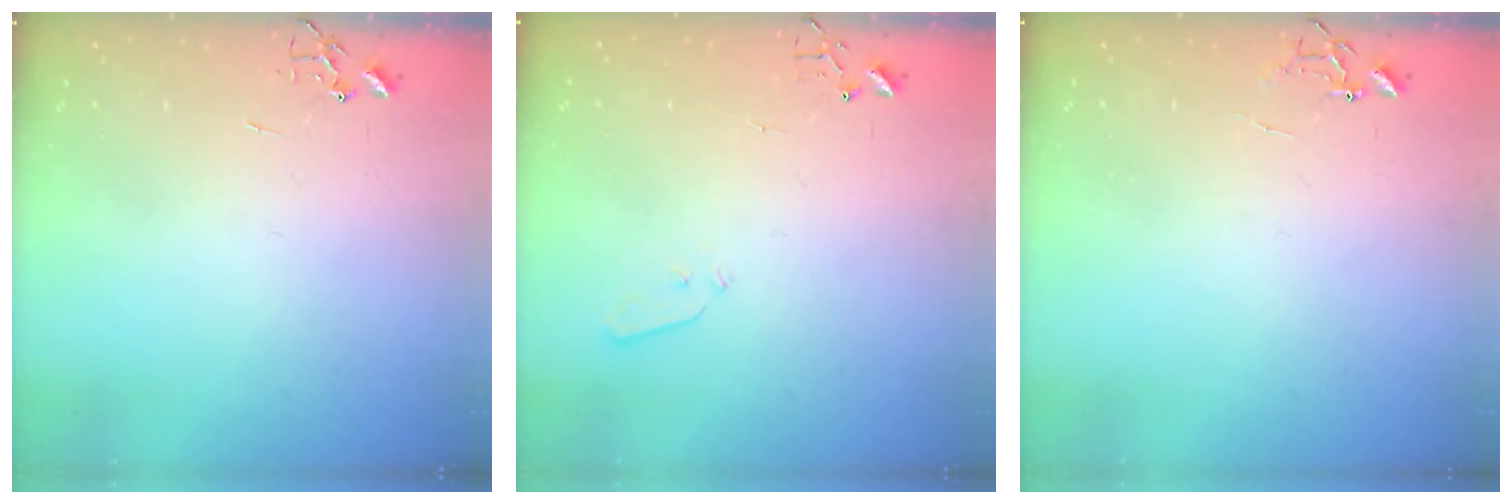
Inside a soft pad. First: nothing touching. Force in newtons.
{"total": 3.7, "press": 3.7, "slide": 0.6}
{"total": 7.5, "press": 7.5, "slide": 0.7}